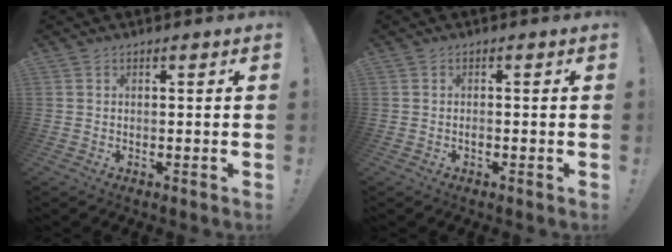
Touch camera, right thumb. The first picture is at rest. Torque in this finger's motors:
{"motor_torque": [-0.11, -0.04, -0.07, 0.04, 0.00]}